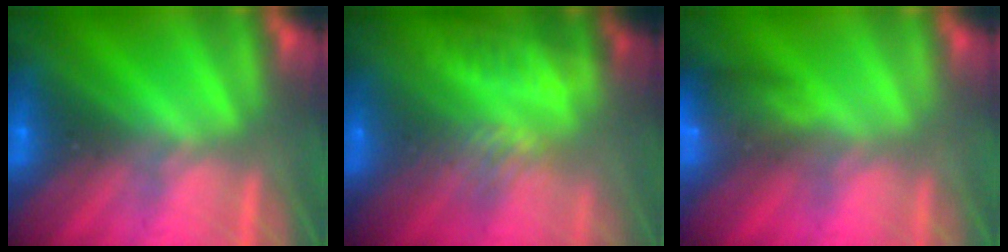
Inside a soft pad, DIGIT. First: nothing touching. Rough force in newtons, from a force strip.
{"total": 7.8}
{"total": 7.1}